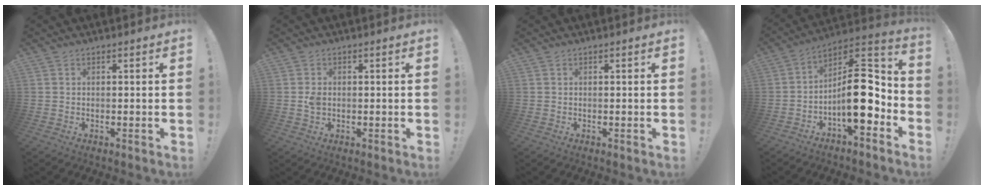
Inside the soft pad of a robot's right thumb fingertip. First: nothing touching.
{"total": 2.0, "force": [-0.3, 1.5, 1.3], "torque": [-0.027, 0.007, -0.002]}
{"total": 0.0}
{"total": 17.4, "force": [-3.3, 8.0, 15.1], "torque": [-0.226, 0.019, -0.047]}